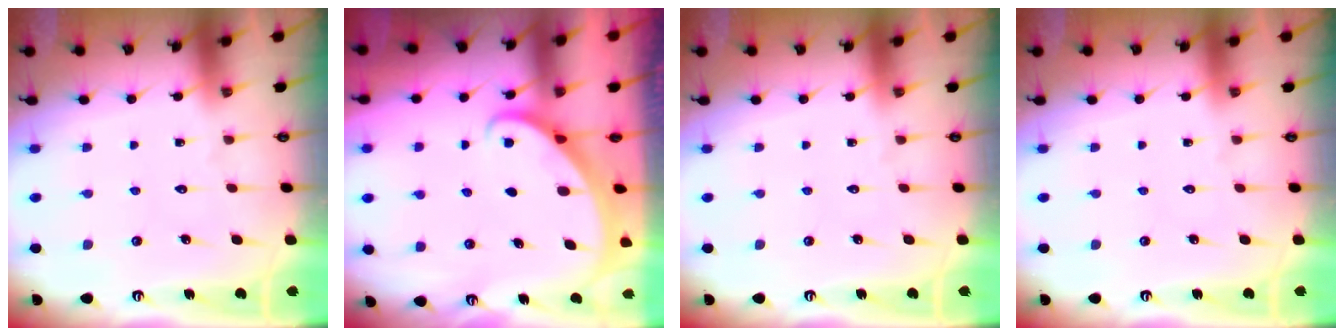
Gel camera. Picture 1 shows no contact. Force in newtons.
{"total": 1.8, "press": 1.8, "slide": 0.1}
{"total": 0.0}
{"total": 0.0}